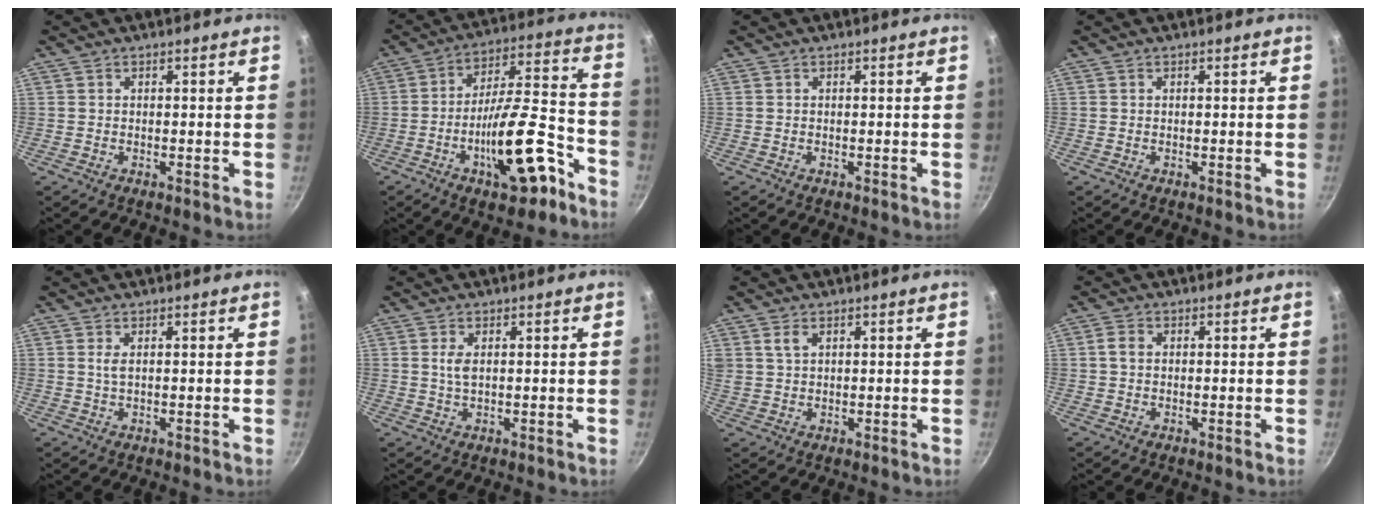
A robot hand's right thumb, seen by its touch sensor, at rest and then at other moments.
{"total": 17.6, "force": [-8.2, 5.5, 14.6], "torque": [-0.218, 0.059, -0.137]}
{"total": 0.0}
{"total": 0.0}
{"total": 1.3, "force": [0.4, 0.4, 1.2], "torque": [-0.026, -0.003, 0.008]}
{"total": 2.8, "force": [0.7, 1.2, 2.4], "torque": [-0.047, -0.005, 0.014]}
{"total": 2.7, "force": [1.4, 1.6, 1.7], "torque": [-0.027, -0.004, 0.027]}
{"total": 2.0, "force": [0.2, 1.5, 1.3], "torque": [-0.025, 0.004, 0.001]}